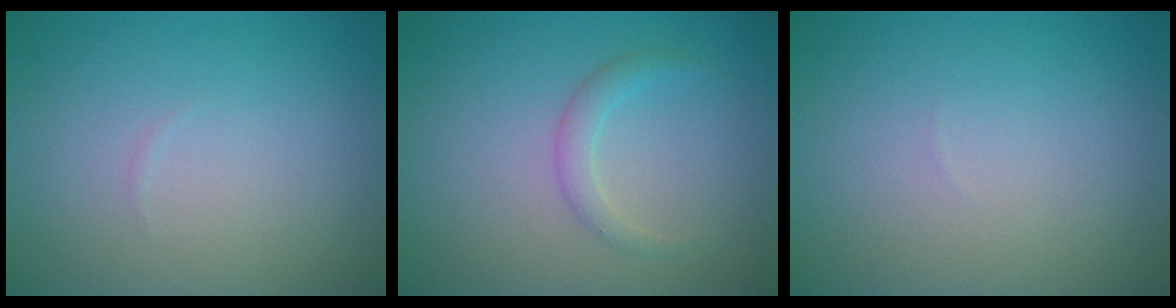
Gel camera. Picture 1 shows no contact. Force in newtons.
{"total": 1.5, "press": 1.5, "slide": 0.1}
{"total": 0.0}